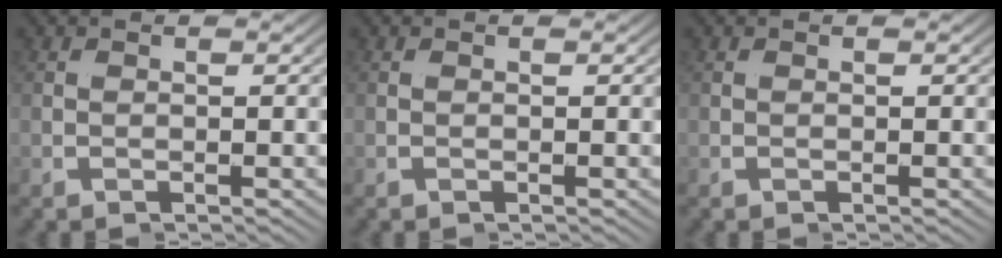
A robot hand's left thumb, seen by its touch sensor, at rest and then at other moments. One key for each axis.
{"total": 0.0}
{"total": 0.0}